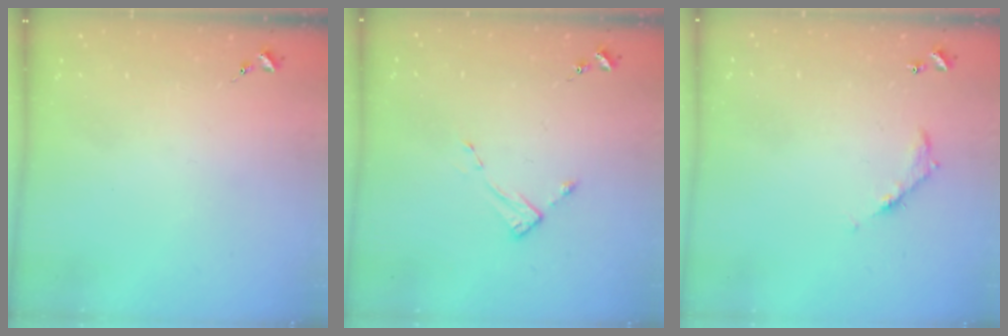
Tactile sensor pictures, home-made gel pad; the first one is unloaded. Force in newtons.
{"total": 2.6, "press": 2.6, "slide": 0.3}
{"total": 5.3, "press": 5.3, "slide": 0.4}